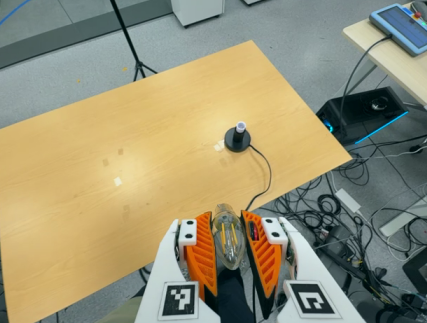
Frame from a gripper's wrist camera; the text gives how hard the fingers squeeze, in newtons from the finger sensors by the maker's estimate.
{"total": 18.3, "left": 19.1, "right": 17.5}